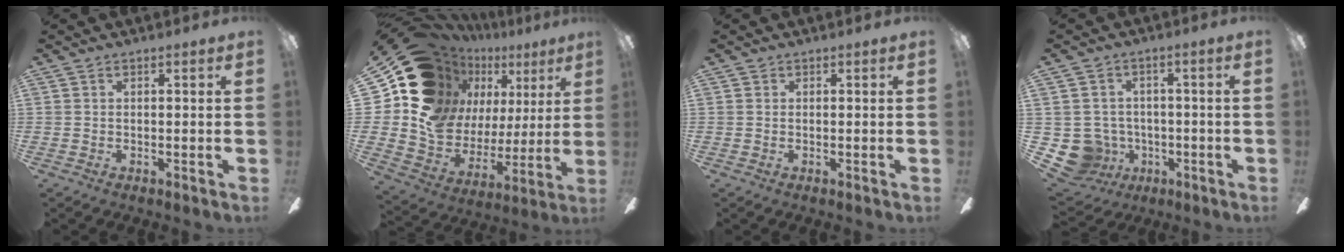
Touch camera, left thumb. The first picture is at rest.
{"total": 16.1, "force": [8.4, 12.4, 5.8], "torque": [-0.127, -0.074, 0.176]}
{"total": 0.0}
{"total": 9.2, "force": [-2.7, 8.4, 2.5], "torque": [-0.097, 0.016, -0.042]}